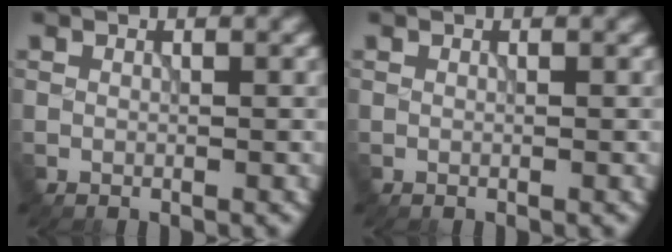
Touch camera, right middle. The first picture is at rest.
{"total": 0.0}